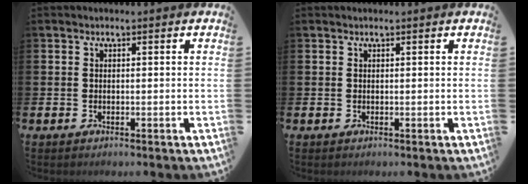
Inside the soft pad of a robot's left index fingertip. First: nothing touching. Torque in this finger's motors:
{"motor_torque": [0.26, 0.07, -0.08, 0.00]}